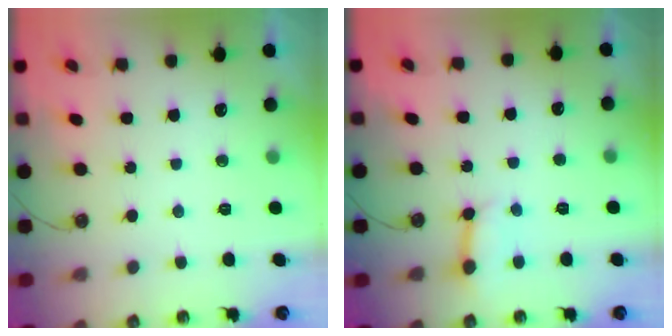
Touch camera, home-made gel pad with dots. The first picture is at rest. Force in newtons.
{"total": 4.7, "press": 4.7, "slide": 0.4}